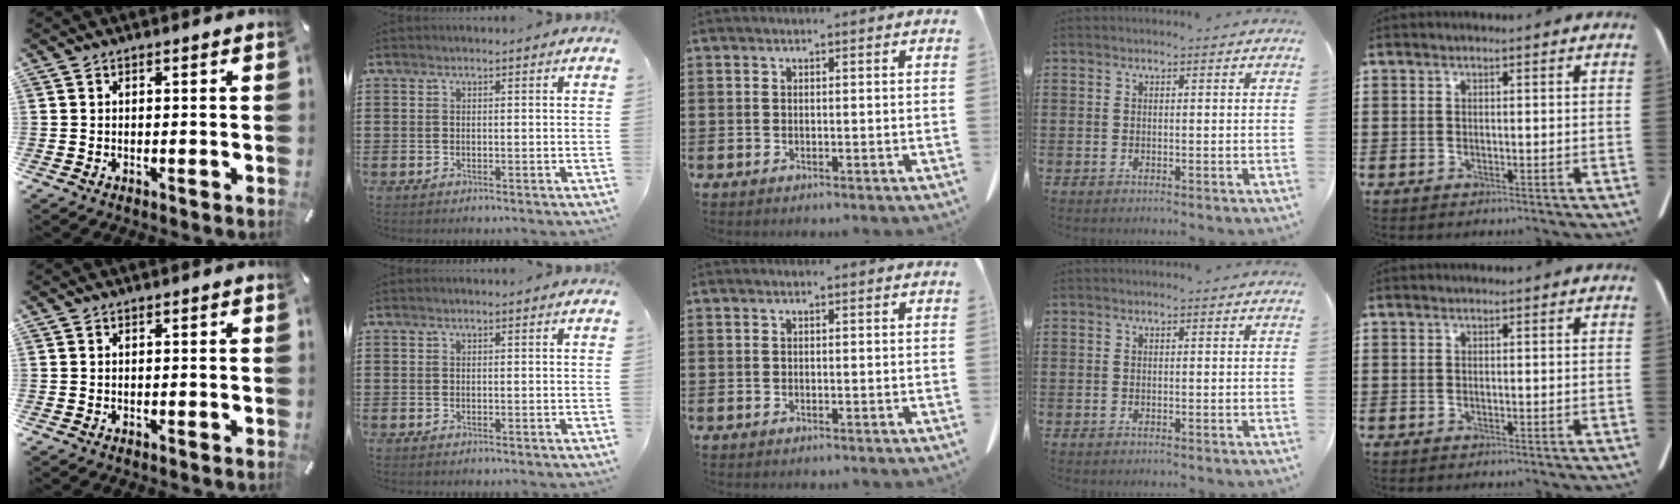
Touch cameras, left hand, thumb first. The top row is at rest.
{}